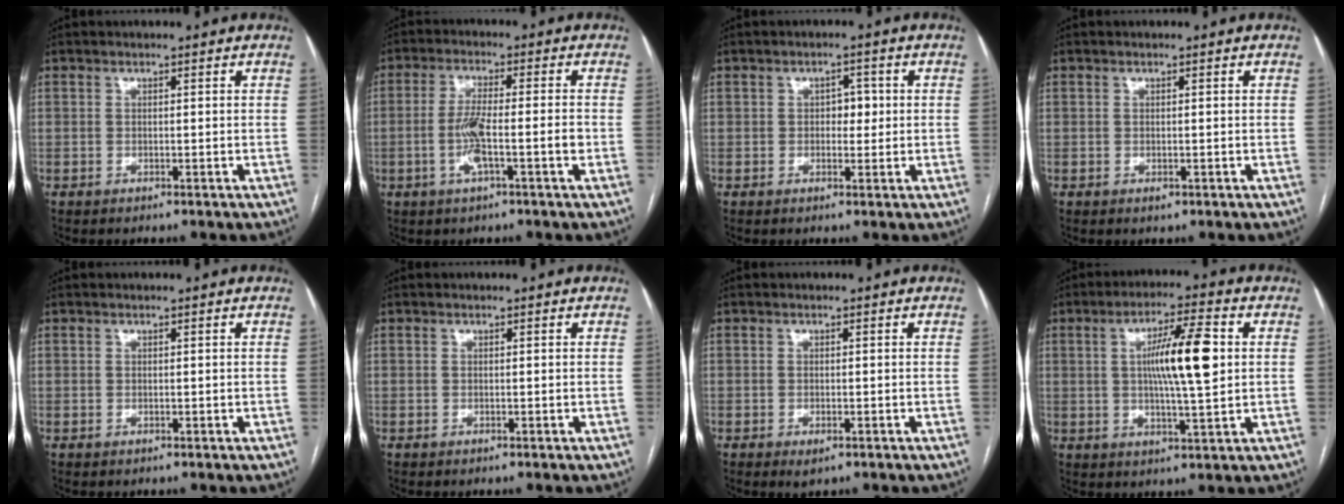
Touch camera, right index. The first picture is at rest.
{"total": 6.4, "force": [-1.9, 0.4, 6.1], "torque": [-0.118, 0.005, -0.034]}
{"total": 2.8, "force": [0.2, 1.7, 2.1], "torque": [-0.025, 0.009, 0.003]}
{"total": 0.8, "force": [-0.3, 0.4, 0.6], "torque": [-0.007, -0.001, -0.002]}
{"total": 0.0}
{"total": 0.0}
{"total": 1.7, "force": [-0.9, 0.6, 1.3], "torque": [-0.018, -0.002, -0.007]}
{"total": 10.7, "force": [1.5, 1.0, 10.5], "torque": [-0.182, 0.006, 0.025]}